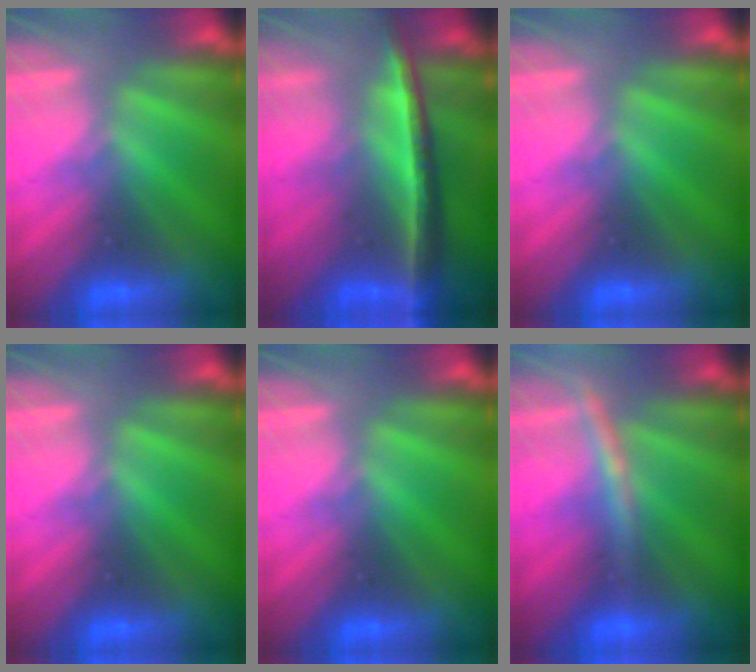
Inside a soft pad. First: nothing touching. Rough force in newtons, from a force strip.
{"total": 9.2}
{"total": 0.0}
{"total": 0.0}
{"total": 0.0}
{"total": 2.8}